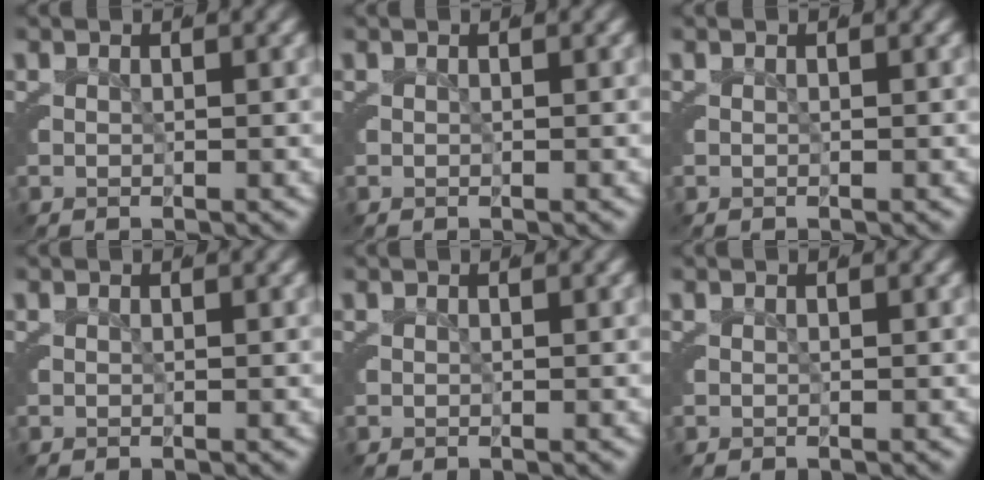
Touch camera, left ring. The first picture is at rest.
{"total": 0.0}
{"total": 0.0}
{"total": 0.0}
{"total": 0.0}
{"total": 0.0}